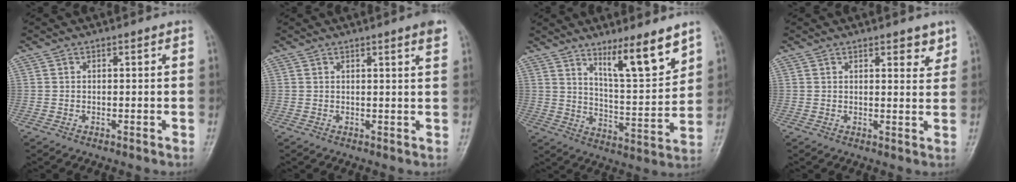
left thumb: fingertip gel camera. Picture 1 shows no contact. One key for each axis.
{"total": 2.8, "fx": 1.8, "fy": -0.1, "fz": 2.2, "tx": -0.028, "ty": -0.009, "tz": 0.023}
{"total": 11.7, "fx": 8.0, "fy": 1.9, "fz": 8.3, "tx": -0.121, "ty": -0.065, "tz": 0.140}
{"total": 3.6, "fx": 2.5, "fy": 1.4, "fz": 2.1, "tx": -0.011, "ty": -0.016, "tz": 0.031}